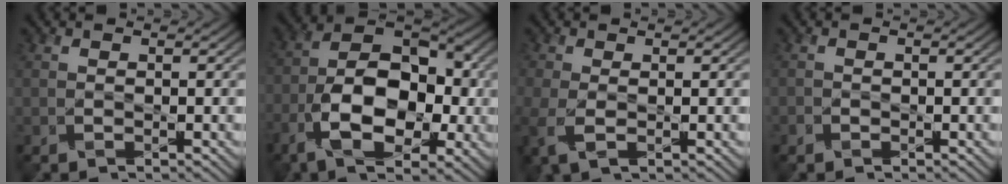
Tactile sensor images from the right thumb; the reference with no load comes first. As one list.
[{"total": 13.8, "force": [-4.3, 8.0, 10.3], "torque": [-0.194, -0.012, -0.084]}, {"total": 3.8, "force": [-1.0, 2.0, 3.1], "torque": [-0.093, -0.014, -0.017]}, {"total": 0.7, "force": [-0.5, 0.5, 0.0], "torque": [-0.001, -0.002, -0.011]}]